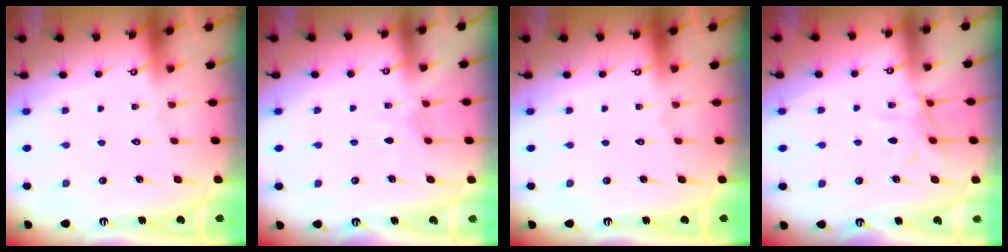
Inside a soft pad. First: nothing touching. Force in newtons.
{"total": 3.6, "press": 3.5, "slide": 0.4}
{"total": 0.0}
{"total": 6.9, "press": 6.8, "slide": 0.6}